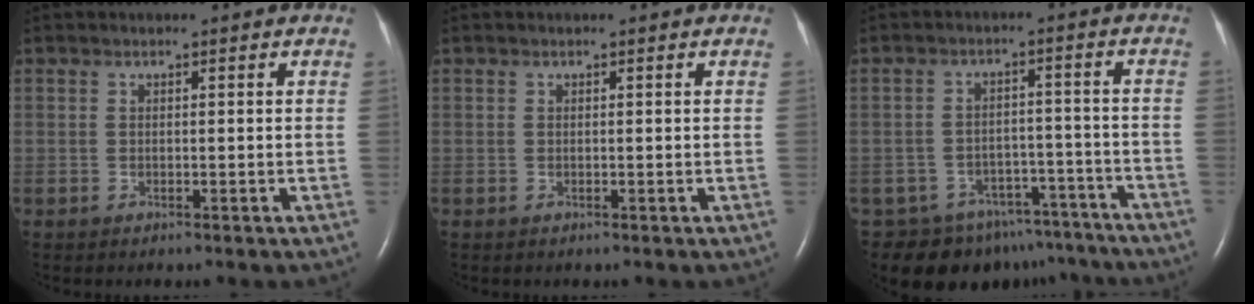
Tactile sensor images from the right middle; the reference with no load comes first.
{"total": 0.0}
{"total": 10.6, "force": [-8.0, 6.7, 1.9], "torque": [-0.032, 0.018, -0.098]}